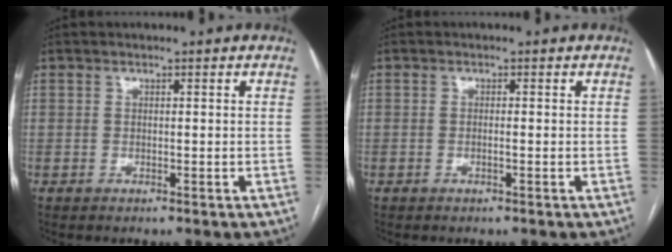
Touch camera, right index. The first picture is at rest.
{"total": 0.7, "force": [-0.2, 0.0, 0.7], "torque": [-0.014, 0.000, -0.003]}